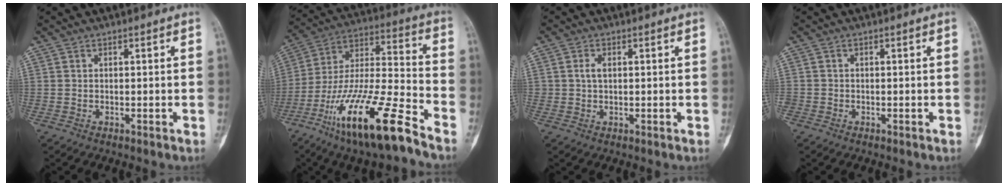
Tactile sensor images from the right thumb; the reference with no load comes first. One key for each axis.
{"total": 21.8, "fx": -13.6, "fy": 4.0, "fz": 16.5, "tx": -0.343, "ty": 0.055, "tz": -0.246}
{"total": 2.0, "fx": 0.4, "fy": 1.3, "fz": 1.5, "tx": -0.028, "ty": 0.003, "tz": 0.009}
{"total": 0.7, "fx": -0.3, "fy": 0.6, "fz": 0.0, "tx": -0.001, "ty": 0.004, "tz": -0.009}